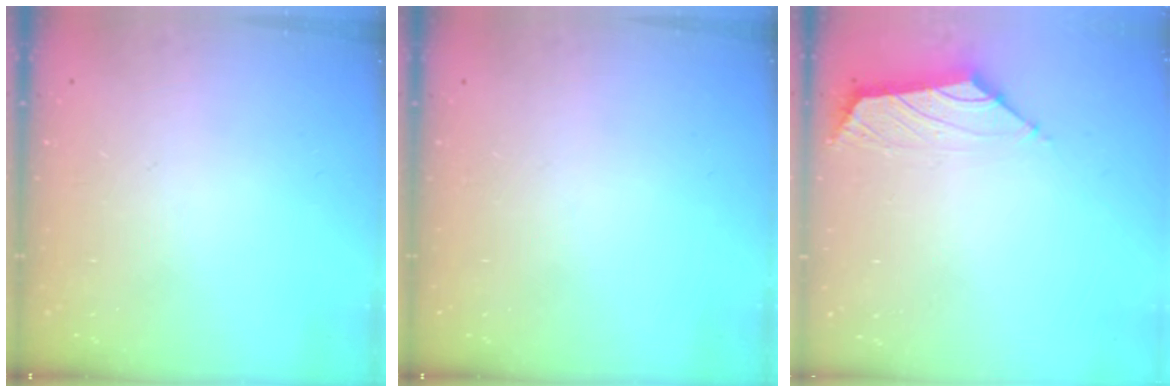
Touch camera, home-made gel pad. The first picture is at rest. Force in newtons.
{"total": 0.0}
{"total": 1.5, "press": 1.4, "slide": 0.5}